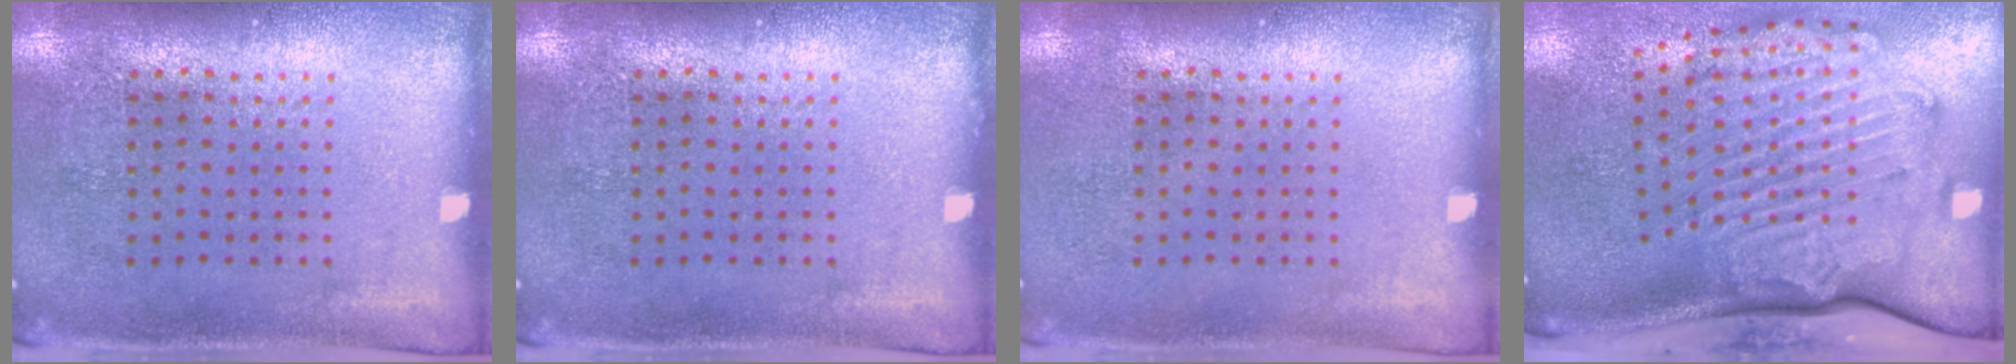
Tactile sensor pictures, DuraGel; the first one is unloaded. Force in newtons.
{"total": 0.0}
{"total": 0.0}
{"total": 3.4, "press": 2.4, "slide": 2.4}